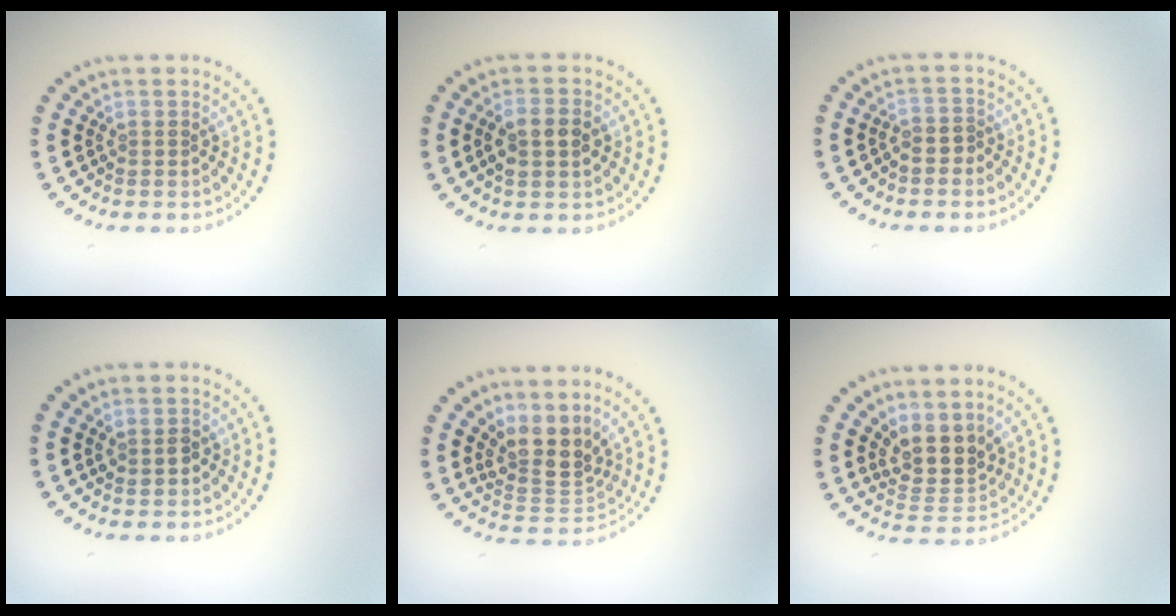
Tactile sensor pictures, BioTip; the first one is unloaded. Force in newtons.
{"total": 2.8, "press": 2.8, "slide": 0.4}
{"total": 1.2, "press": 0.9, "slide": 0.7}
{"total": 1.3, "press": 1.3, "slide": 0.2}
{"total": 4.0, "press": 2.9, "slide": 2.7}
{"total": 3.7, "press": 2.9, "slide": 2.3}